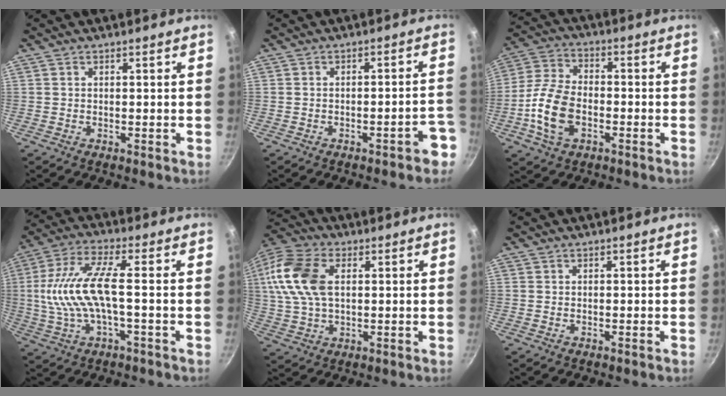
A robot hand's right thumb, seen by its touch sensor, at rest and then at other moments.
{"total": 5.4, "force": [-3.2, 1.5, 4.1], "torque": [-0.034, 0.043, -0.030]}
{"total": 12.1, "force": [-3.4, 7.5, 8.9], "torque": [-0.173, 0.027, -0.072]}
{"total": 12.6, "force": [-0.6, 4.1, 11.9], "torque": [-0.251, 0.019, -0.012]}
{"total": 15.2, "force": [3.0, 9.4, 11.5], "torque": [-0.228, 0.016, 0.048]}
{"total": 0.0}